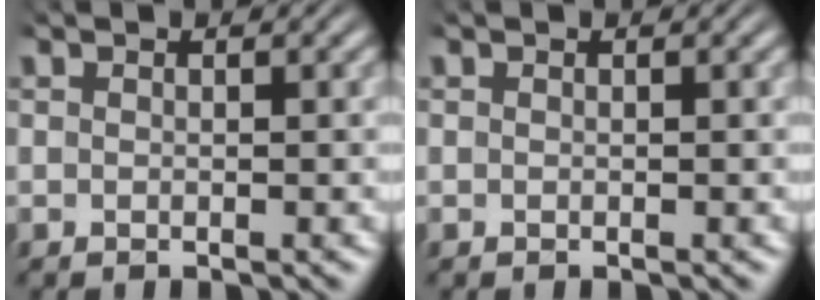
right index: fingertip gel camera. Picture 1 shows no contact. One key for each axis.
{"total": 0.0}